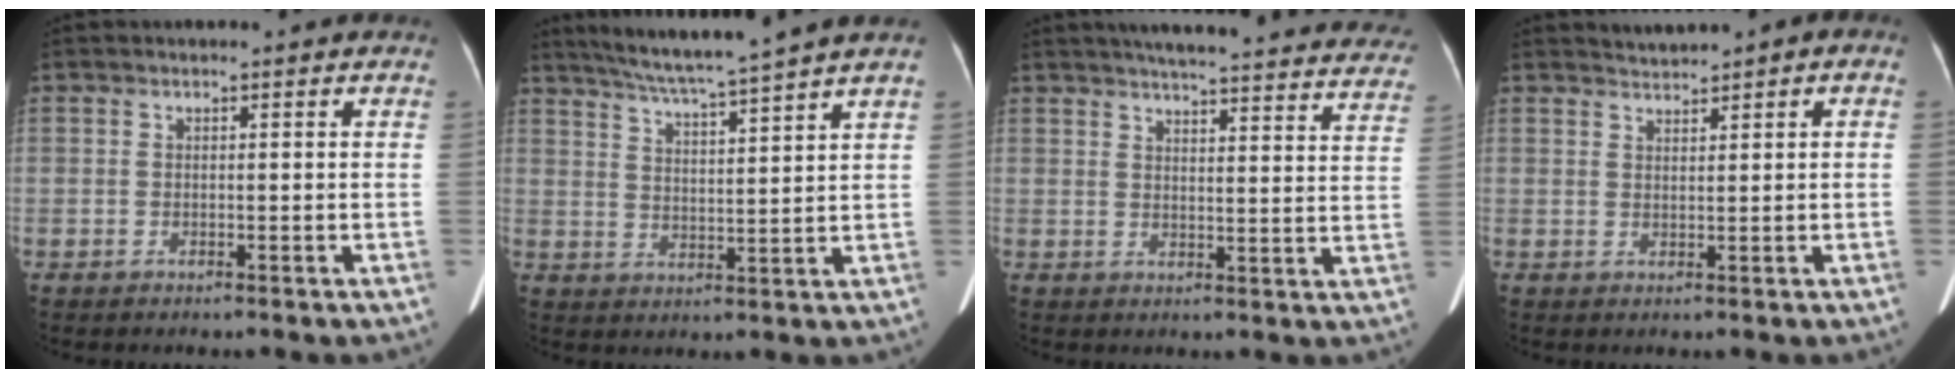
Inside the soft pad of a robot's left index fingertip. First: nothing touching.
{"total": 11.3, "force": [9.6, -2.0, 5.6], "torque": [-0.095, 0.005, 0.151]}
{"total": 30.8, "force": [28.4, 3.9, 11.2], "torque": [-0.161, -0.060, 0.327]}
{"total": 1.6, "force": [1.4, 0.3, 0.8], "torque": [-0.014, 0.019, 0.028]}